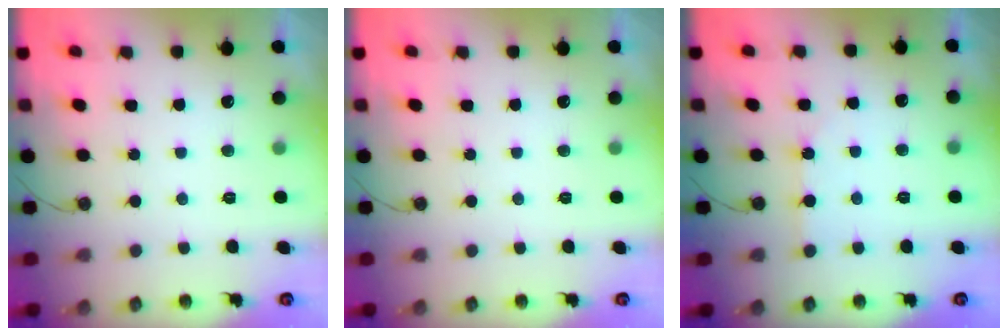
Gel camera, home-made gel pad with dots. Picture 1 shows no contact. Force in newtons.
{"total": 0.0}
{"total": 3.6, "press": 3.6, "slide": 0.5}